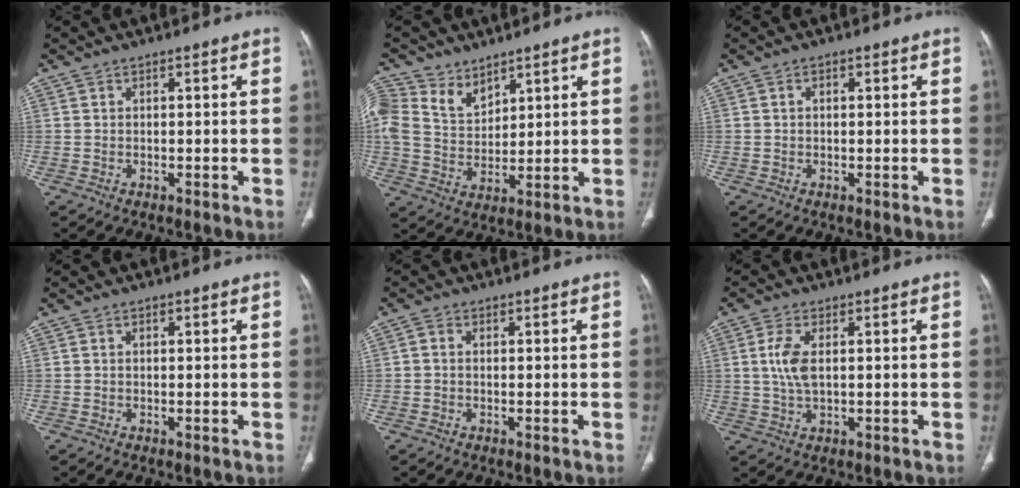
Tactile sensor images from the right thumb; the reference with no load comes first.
{"total": 11.0, "force": [6.7, 7.5, 4.5], "torque": [-0.079, -0.014, 0.142]}
{"total": 1.0, "force": [0.2, 0.6, 0.8], "torque": [-0.015, 0.005, 0.003]}
{"total": 0.0}
{"total": 1.1, "force": [-0.1, 0.8, 0.7], "torque": [-0.010, 0.002, -0.005]}
{"total": 5.6, "force": [0.9, 2.7, 4.8], "torque": [-0.113, -0.001, 0.019]}